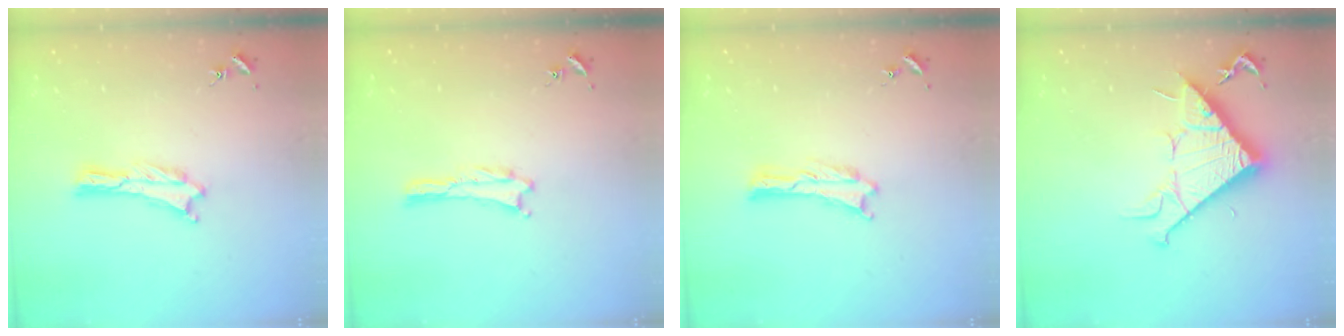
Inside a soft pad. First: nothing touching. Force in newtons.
{"total": 0.0}
{"total": 0.0}
{"total": 11.4, "press": 11.4, "slide": 0.1}